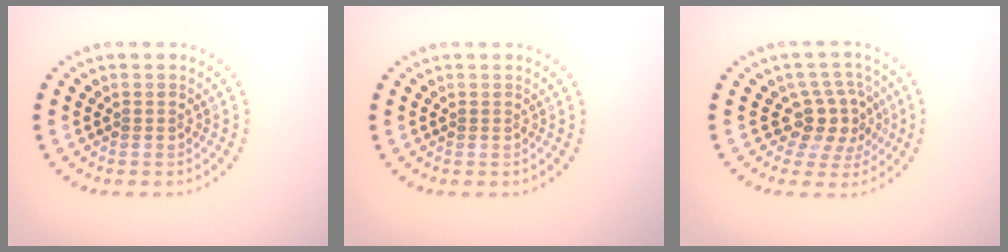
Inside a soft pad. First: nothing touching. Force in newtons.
{"total": 0.0}
{"total": 3.5, "press": 3.0, "slide": 1.8}